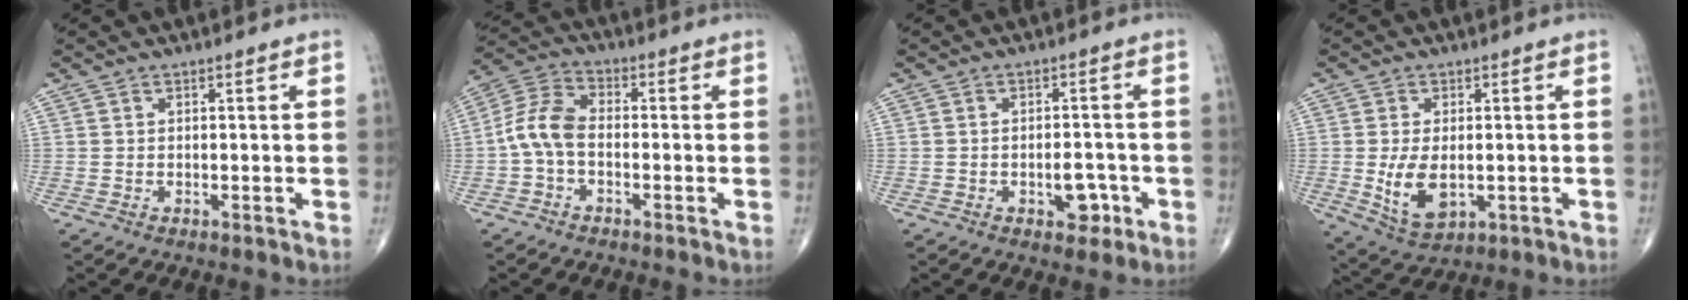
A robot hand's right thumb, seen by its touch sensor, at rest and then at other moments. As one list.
[{"total": 7.6, "force": [-1.4, 4.4, 6.0], "torque": [-0.123, 0.026, -0.041]}, {"total": 4.6, "force": [-1.8, 2.6, 3.3], "torque": [-0.027, 0.010, -0.021]}, {"total": 7.9, "force": [-0.9, 4.4, 6.5], "torque": [-0.118, -0.014, -0.003]}]